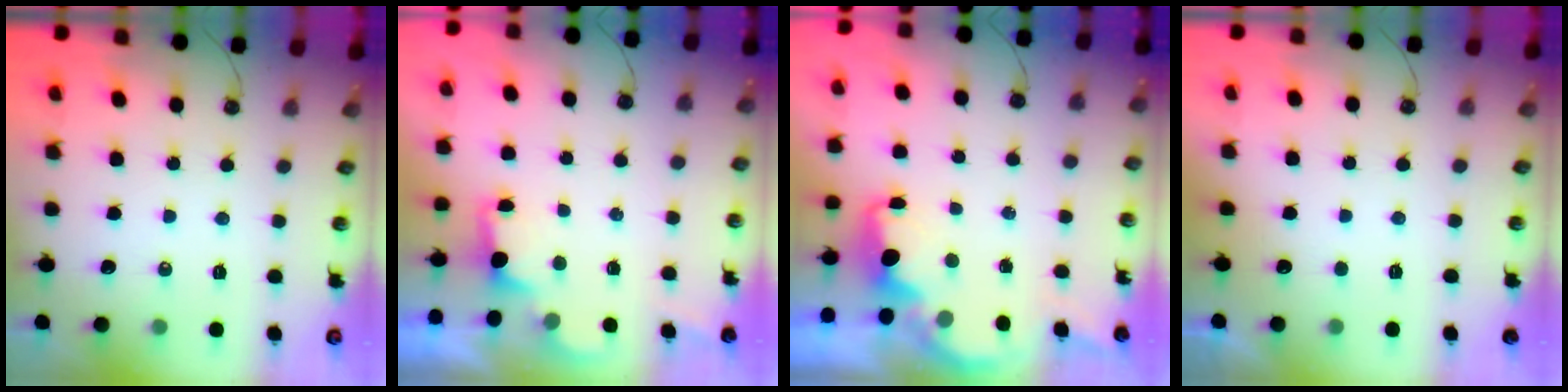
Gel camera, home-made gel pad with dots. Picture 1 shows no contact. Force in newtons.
{"total": 2.0, "press": 1.8, "slide": 0.8}
{"total": 2.2, "press": 2.1, "slide": 0.9}
{"total": 0.0}